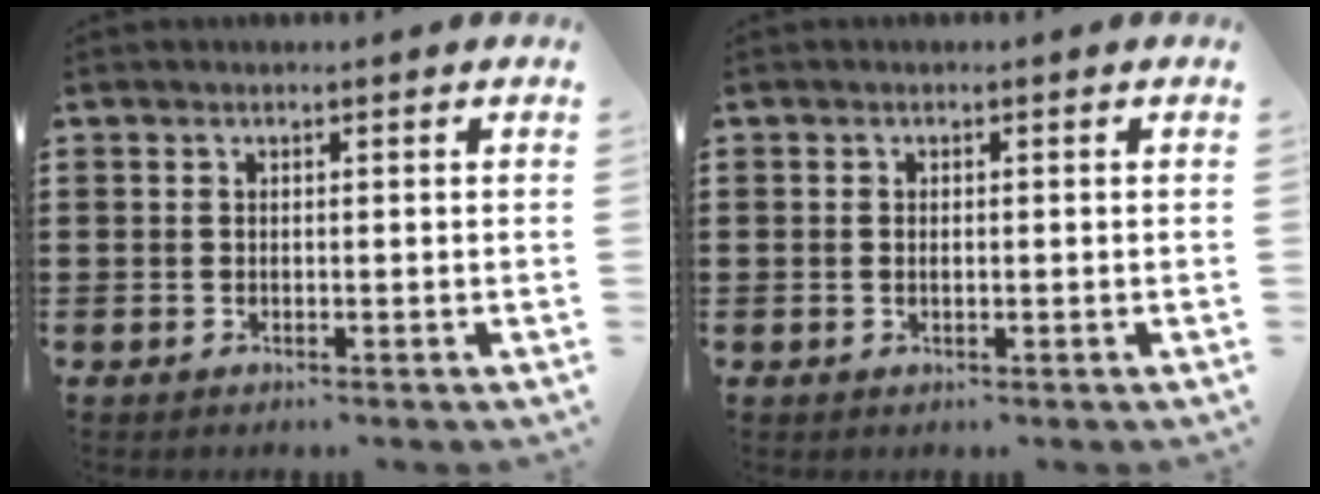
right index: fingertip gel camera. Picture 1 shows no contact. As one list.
[{"total": 0.6, "force": [0.0, 0.3, 0.5], "torque": [-0.011, -0.001, 0.000]}]